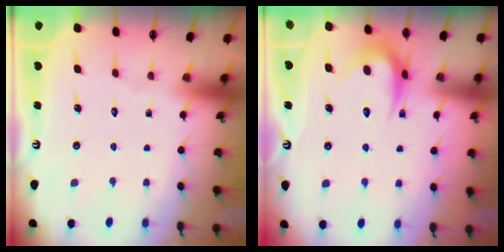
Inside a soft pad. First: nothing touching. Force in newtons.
{"total": 9.4, "press": 9.4, "slide": 0.5}